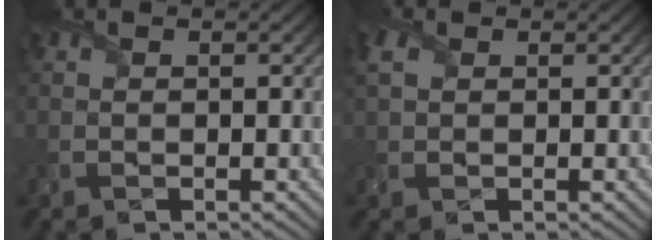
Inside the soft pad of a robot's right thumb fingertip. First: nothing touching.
{"total": 2.4, "force": [1.3, 1.6, 1.3], "torque": [-0.038, 0.010, 0.023]}